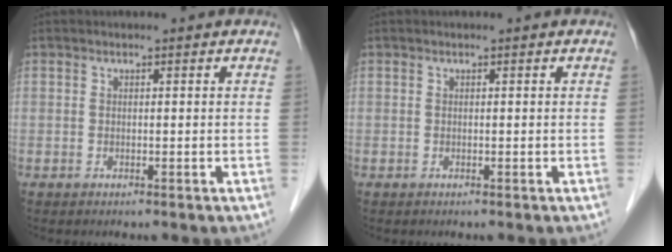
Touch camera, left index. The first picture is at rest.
{"total": 0.0}